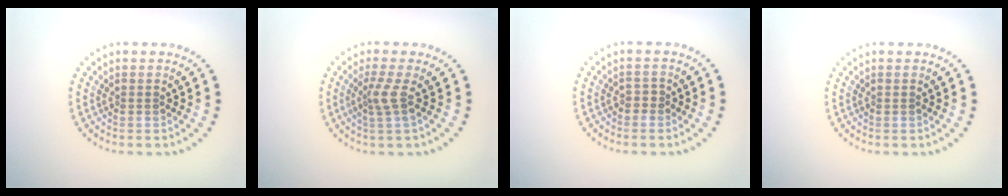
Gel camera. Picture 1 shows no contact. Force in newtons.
{"total": 2.0, "press": 1.4, "slide": 1.5}
{"total": 0.6, "press": 0.3, "slide": 0.5}
{"total": 0.0}